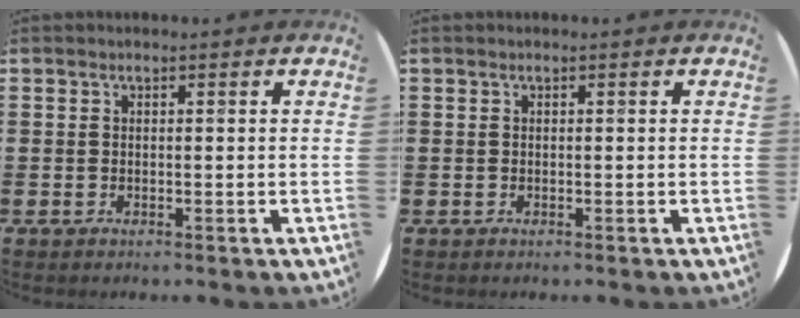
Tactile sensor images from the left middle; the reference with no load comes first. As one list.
[{"total": 0.0}]